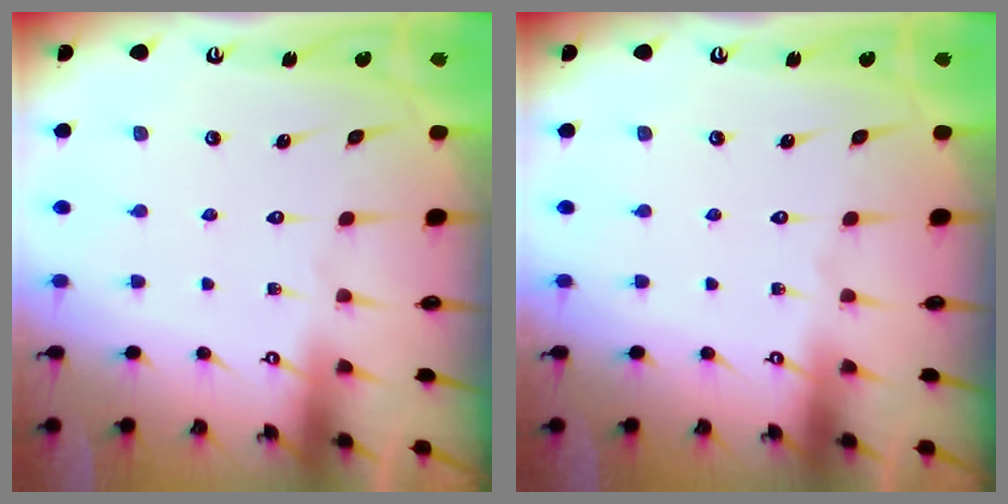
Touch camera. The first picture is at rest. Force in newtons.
{"total": 0.0}